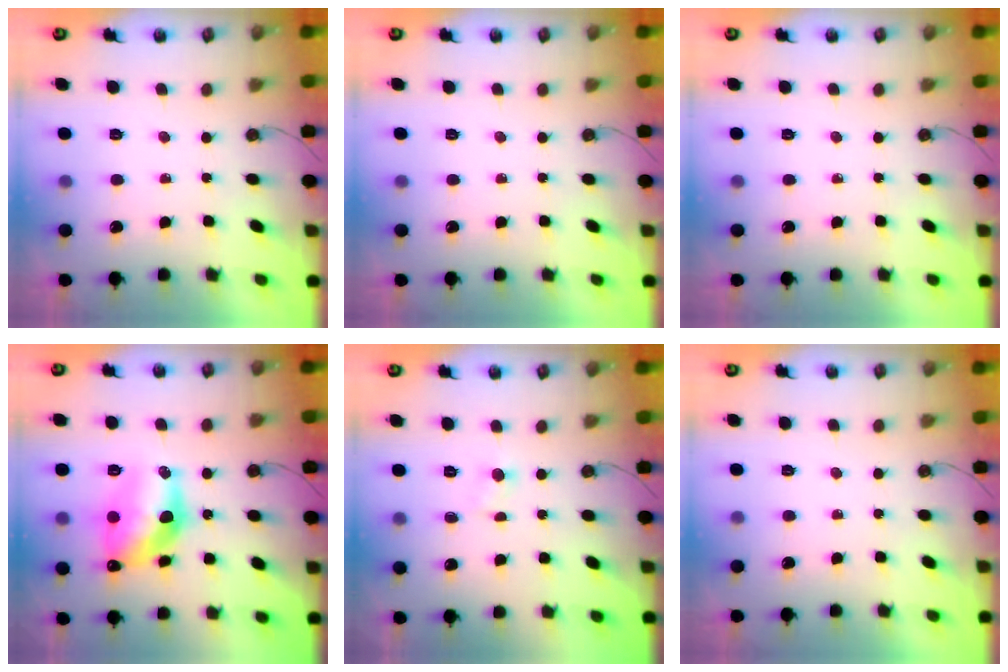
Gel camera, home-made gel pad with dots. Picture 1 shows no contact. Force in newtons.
{"total": 0.0}
{"total": 0.0}
{"total": 13.7, "press": 13.7, "slide": 0.8}
{"total": 2.9, "press": 2.9, "slide": 0.3}
{"total": 0.0}